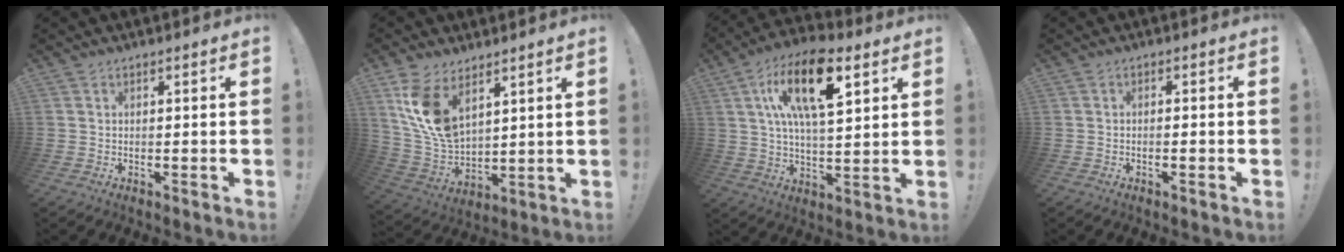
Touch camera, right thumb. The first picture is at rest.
{"total": 12.9, "force": [7.4, 7.2, 7.8], "torque": [-0.172, -0.041, 0.144]}
{"total": 19.0, "force": [7.7, 7.9, 15.4], "torque": [-0.267, -0.009, 0.125]}
{"total": 1.2, "force": [-0.7, 0.0, 0.9], "torque": [-0.018, 0.001, -0.012]}